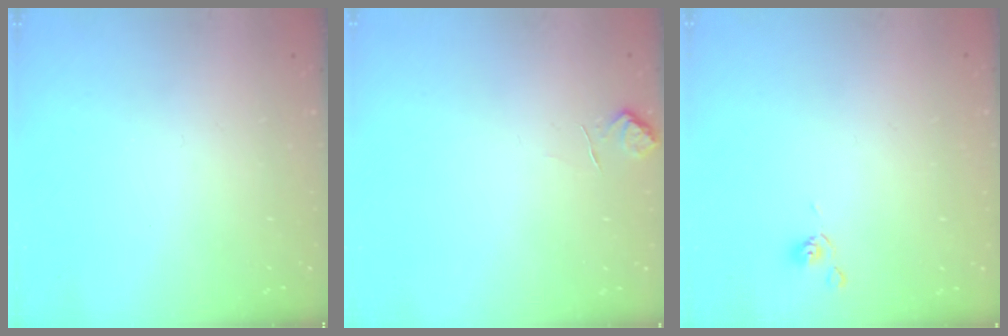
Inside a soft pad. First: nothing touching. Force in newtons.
{"total": 1.6, "press": 1.2, "slide": 0.9}
{"total": 2.6, "press": 2.6, "slide": 0.4}